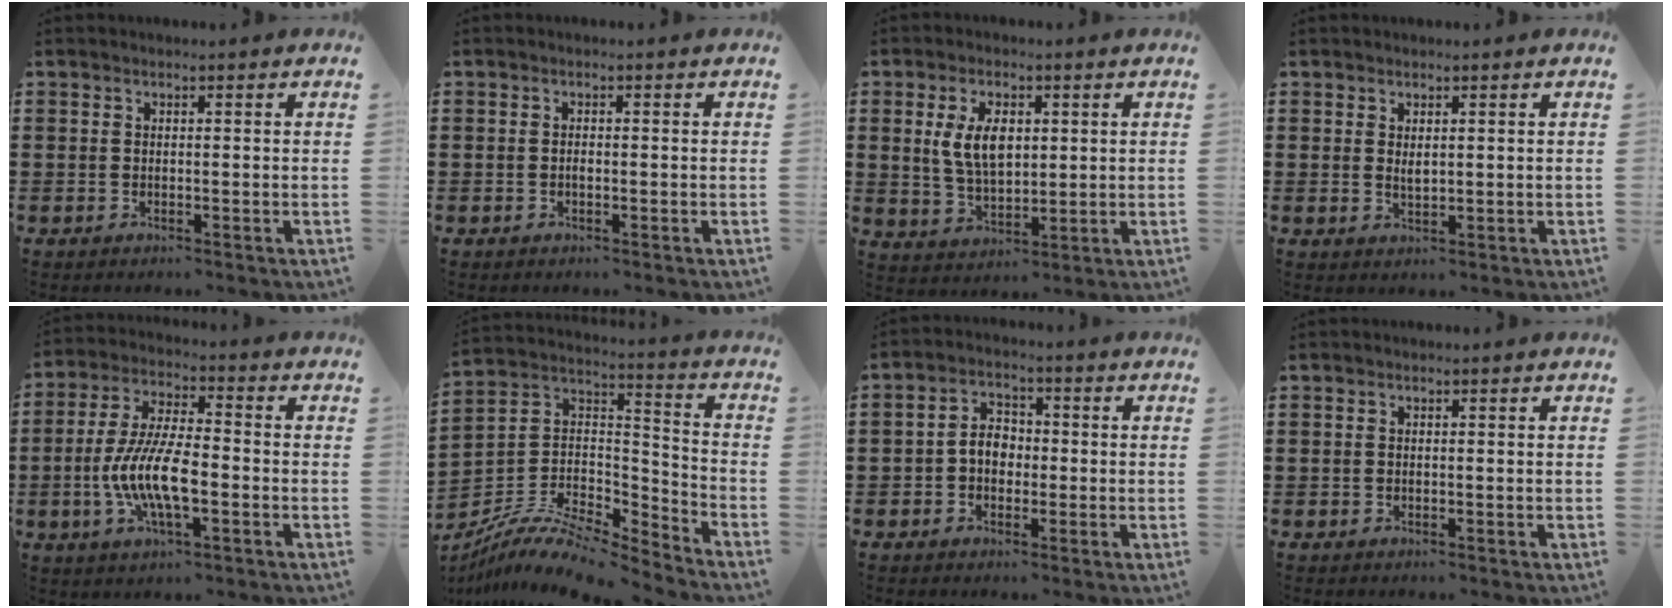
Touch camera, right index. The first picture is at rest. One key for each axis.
{"total": 0.6, "fx": -0.3, "fy": 0.3, "fz": 0.5, "tx": -0.011, "ty": -0.002, "tz": -0.005}
{"total": 7.0, "fx": 1.6, "fy": 3.8, "fz": 5.6, "tx": -0.118, "ty": 0.006, "tz": 0.023}
{"total": 1.3, "fx": 0.6, "fy": 0.6, "fz": 1.0, "tx": -0.018, "ty": 0.004, "tz": 0.010}
{"total": 10.2, "fx": -2.7, "fy": 3.4, "fz": 9.2, "tx": -0.208, "ty": -0.013, "tz": -0.056}
{"total": 9.6, "fx": -8.1, "fy": 2.3, "fz": 4.6, "tx": -0.095, "ty": 0.010, "tz": -0.164}
{"total": 4.0, "fx": -0.7, "fy": 2.8, "fz": 2.7, "tx": -0.064, "ty": 0.006, "tz": -0.017}
{"total": 0.0}